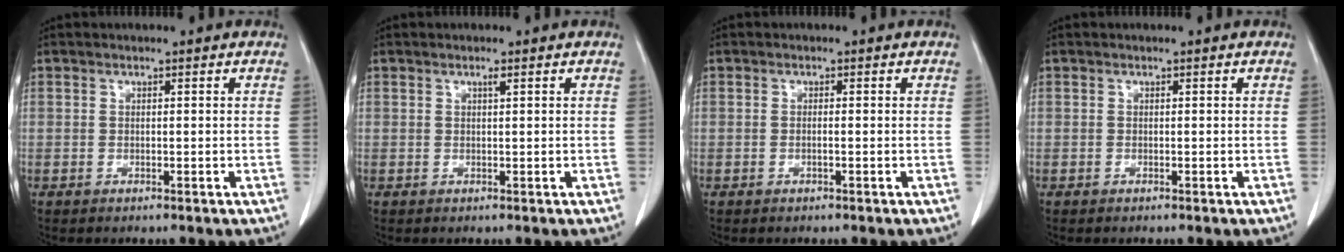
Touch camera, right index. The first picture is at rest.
{"total": 0.6, "force": [0.4, -0.1, 0.5], "torque": [-0.010, 0.000, 0.007]}
{"total": 0.5, "force": [-0.2, 0.0, 0.5], "torque": [-0.009, 0.000, -0.003]}
{"total": 0.0}